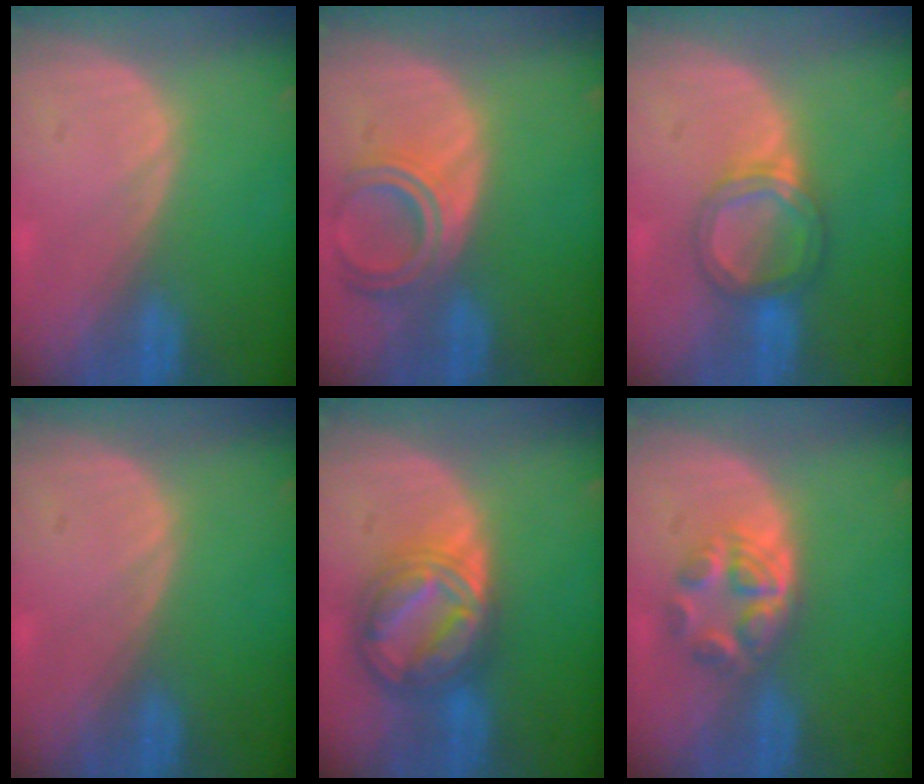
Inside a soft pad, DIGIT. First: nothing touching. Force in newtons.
{"total": 6.3, "press": 5.6, "slide": 2.8}
{"total": 5.3, "press": 5.0, "slide": 1.7}
{"total": 0.0}
{"total": 8.9, "press": 8.9, "slide": 0.8}
{"total": 6.1, "press": 5.1, "slide": 3.3}